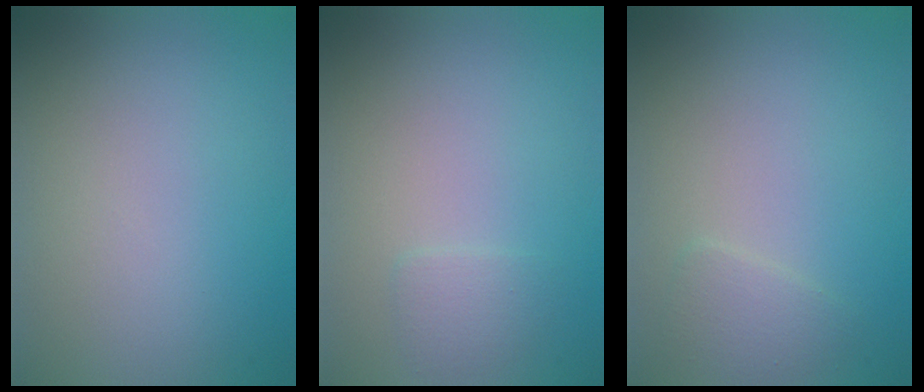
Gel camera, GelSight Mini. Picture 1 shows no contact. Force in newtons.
{"total": 1.2, "press": 1.1, "slide": 0.3}
{"total": 1.5, "press": 1.5, "slide": 0.1}